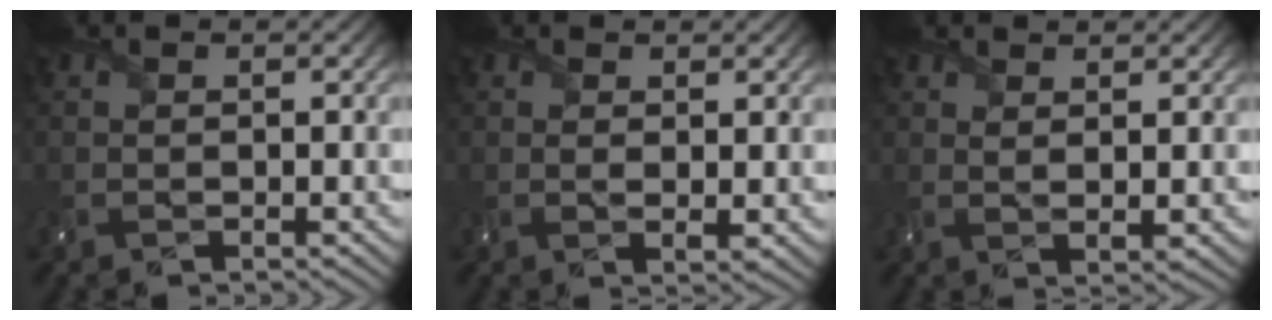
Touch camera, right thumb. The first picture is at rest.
{"total": 2.1, "force": [0.4, 0.8, 1.9], "torque": [-0.035, -0.008, 0.015]}
{"total": 1.9, "force": [1.2, -0.1, 1.5], "torque": [-0.032, -0.002, 0.027]}